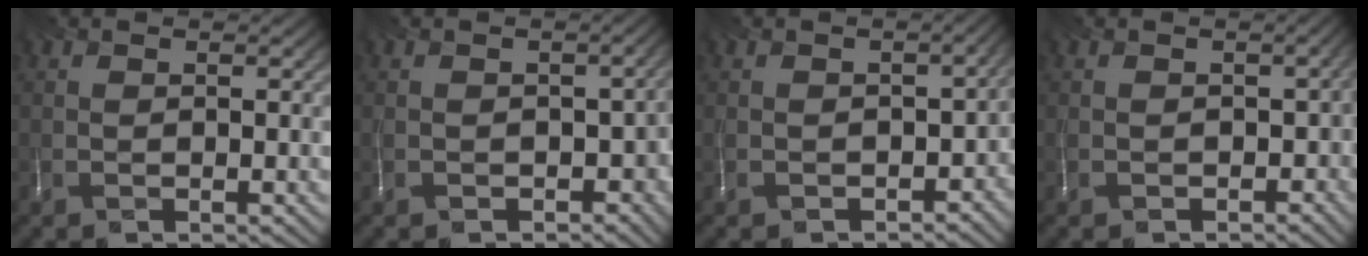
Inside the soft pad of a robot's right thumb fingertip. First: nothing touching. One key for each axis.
{"total": 5.1, "fx": -2.6, "fy": 3.3, "fz": 2.9, "tx": -0.040, "ty": -0.023, "tz": -0.039}
{"total": 5.3, "fx": -3.0, "fy": 3.4, "fz": 2.8, "tx": -0.033, "ty": -0.029, "tz": -0.044}
{"total": 3.5, "fx": -1.9, "fy": 2.4, "fz": 1.7, "tx": -0.022, "ty": -0.018, "tz": -0.029}